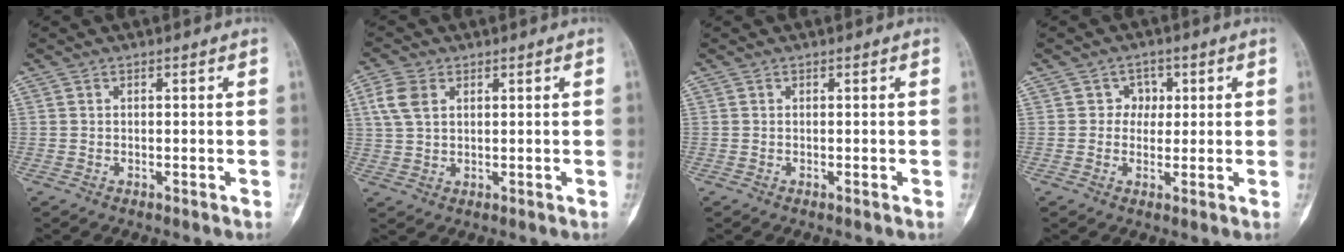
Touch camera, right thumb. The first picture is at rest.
{"total": 5.6, "force": [2.0, 3.6, 3.7], "torque": [-0.081, 0.005, 0.043]}
{"total": 0.0}
{"total": 3.5, "force": [0.7, 3.2, 1.1], "torque": [0.016, 0.005, 0.003]}